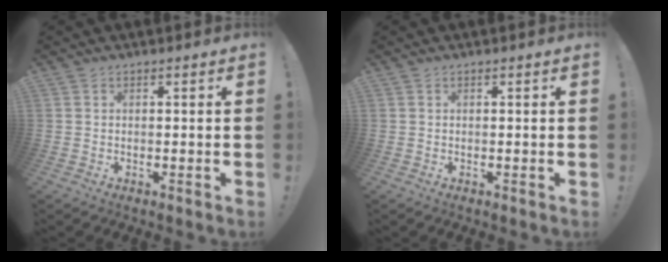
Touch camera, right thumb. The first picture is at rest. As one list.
[{"total": 0.0}]